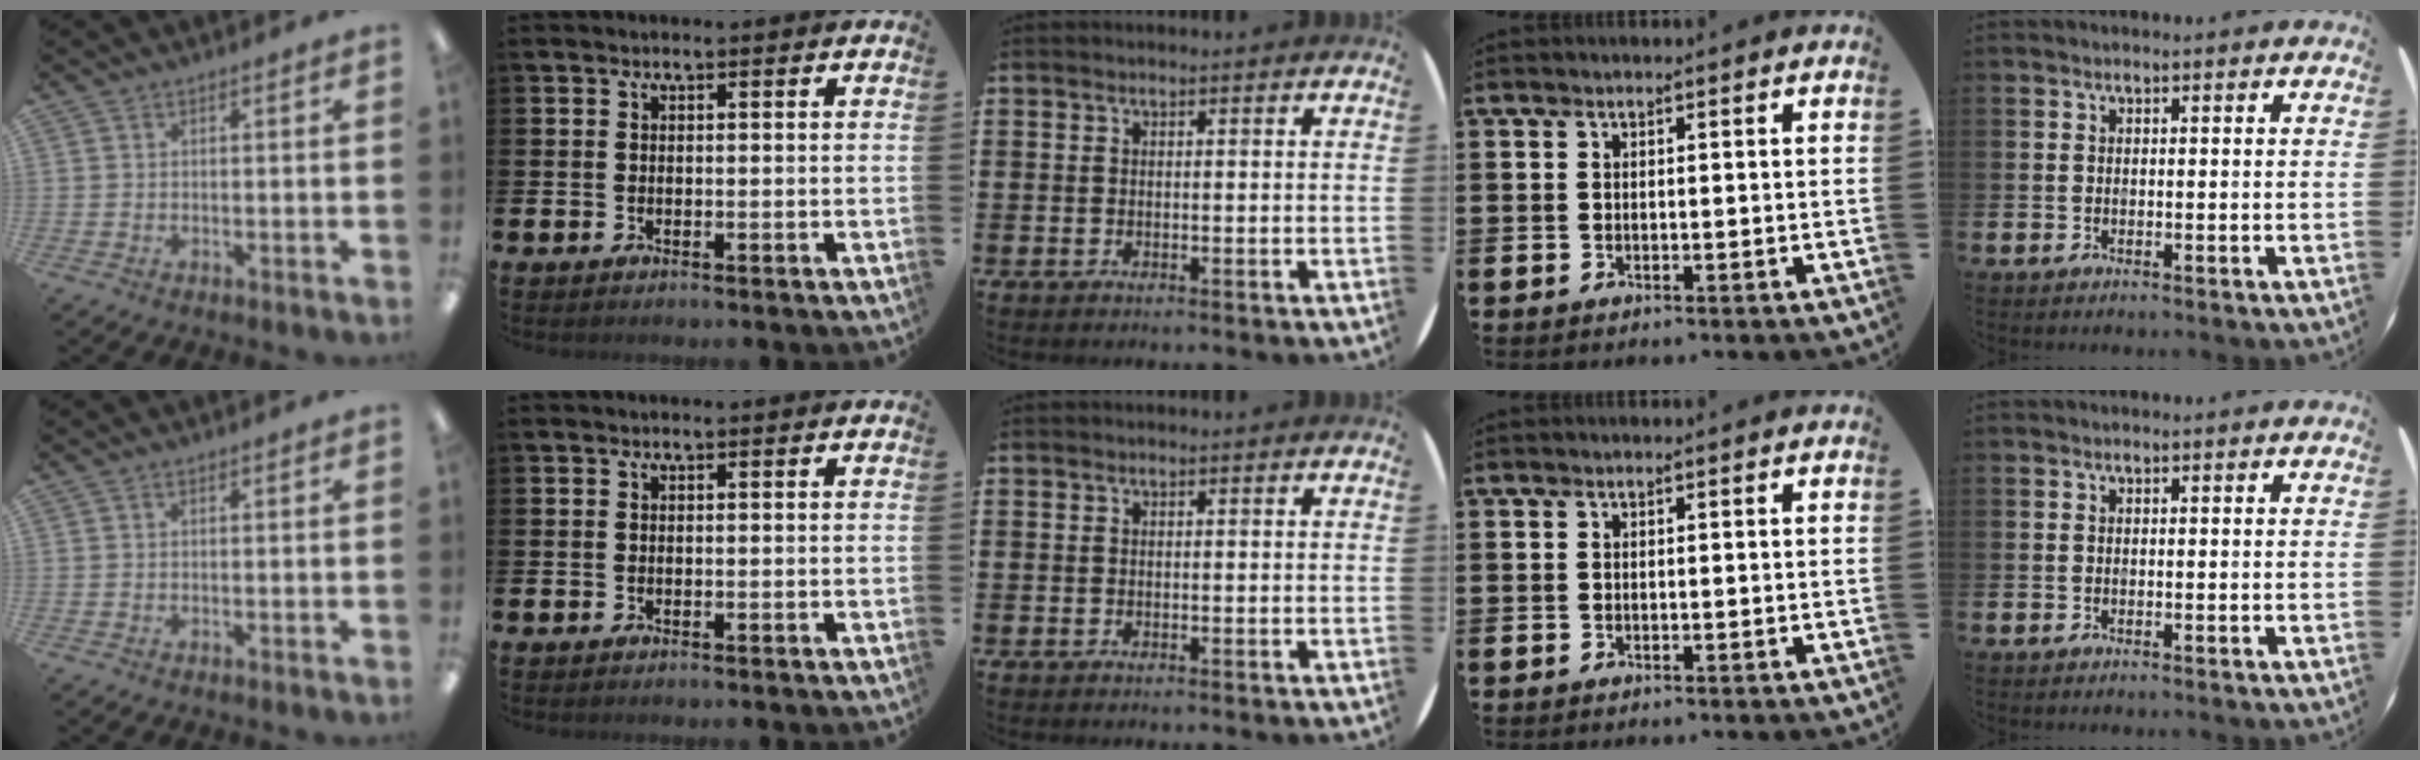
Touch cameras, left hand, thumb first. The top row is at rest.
{}